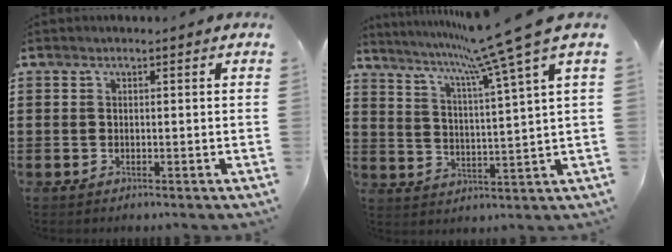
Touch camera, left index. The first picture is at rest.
{"total": 10.0, "force": [7.9, -1.8, 5.8], "torque": [-0.133, -0.048, 0.122]}